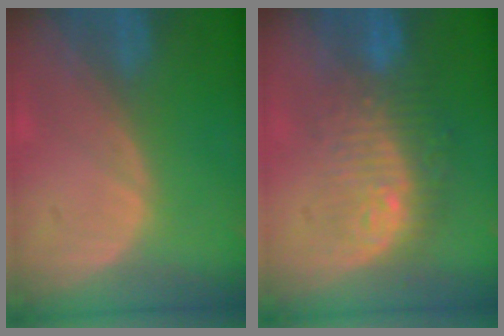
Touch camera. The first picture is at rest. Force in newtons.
{"total": 9.0, "press": 8.7, "slide": 2.4}